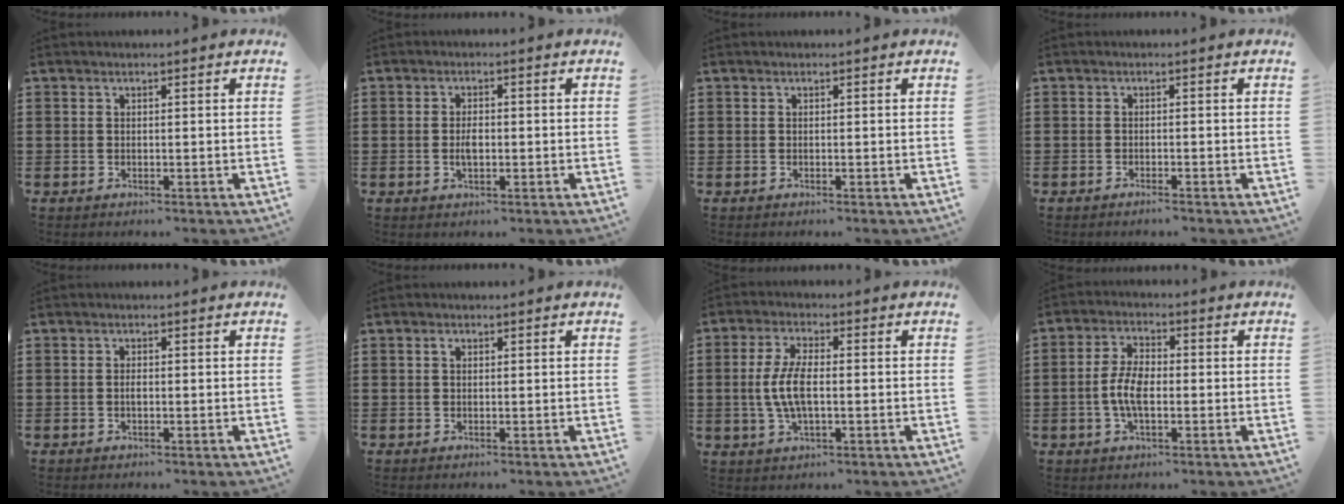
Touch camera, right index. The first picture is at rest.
{"total": 2.4, "force": [-0.3, 1.1, 2.1], "torque": [-0.038, 0.003, -0.006]}
{"total": 0.0}
{"total": 0.9, "force": [-0.8, 0.0, 0.3], "torque": [-0.009, -0.004, -0.016]}
{"total": 1.1, "force": [-0.1, 0.5, 0.9], "torque": [-0.020, -0.001, -0.003]}
{"total": 0.9, "force": [0.2, 0.6, 0.6], "torque": [-0.014, 0.003, 0.004]}
{"total": 6.4, "force": [-0.4, 2.5, 5.9], "torque": [-0.135, -0.006, -0.015]}
{"total": 5.8, "force": [-1.0, 2.7, 5.1], "torque": [-0.119, -0.003, -0.024]}